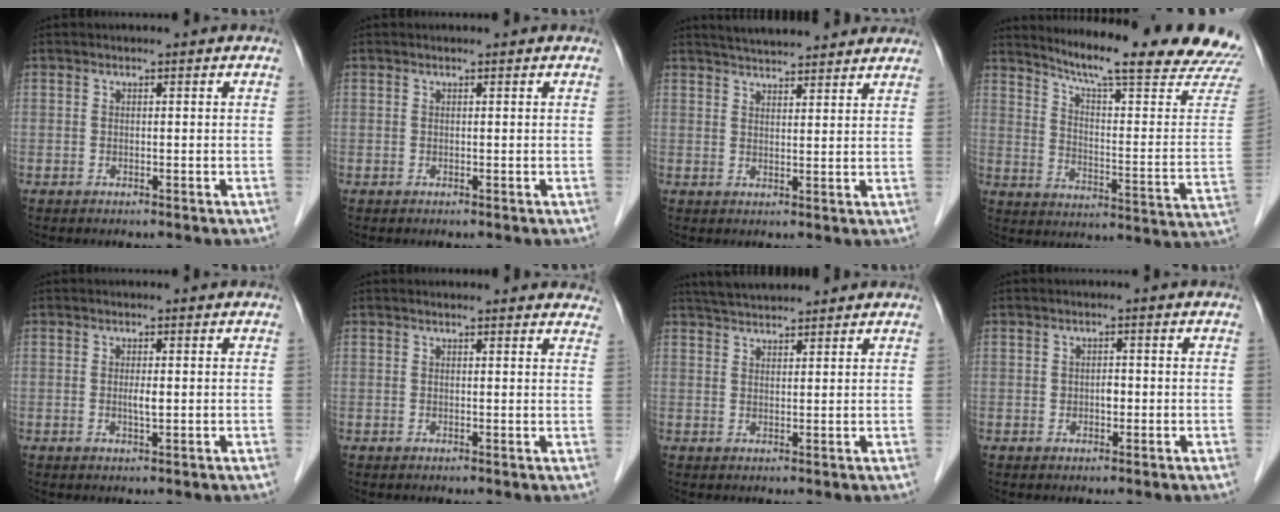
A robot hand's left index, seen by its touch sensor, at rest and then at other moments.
{"total": 0.6, "force": [0.6, 0.0, 0.2], "torque": [-0.004, 0.004, 0.007]}
{"total": 11.4, "force": [10.4, 1.6, 4.1], "torque": [-0.059, 0.025, 0.136]}
{"total": 24.3, "force": [21.7, 0.0, 10.8], "torque": [-0.160, -0.094, 0.279]}
{"total": 1.4, "force": [0.1, 0.1, 1.4], "torque": [-0.028, -0.001, 0.002]}
{"total": 10.1, "force": [9.6, 1.9, 2.6], "torque": [-0.005, 0.002, 0.085]}
{"total": 6.3, "force": [5.9, 0.7, 2.1], "torque": [-0.039, 0.036, 0.099]}
{"total": 1.4, "force": [-0.2, 0.9, 1.0], "torque": [-0.017, 0.002, -0.002]}